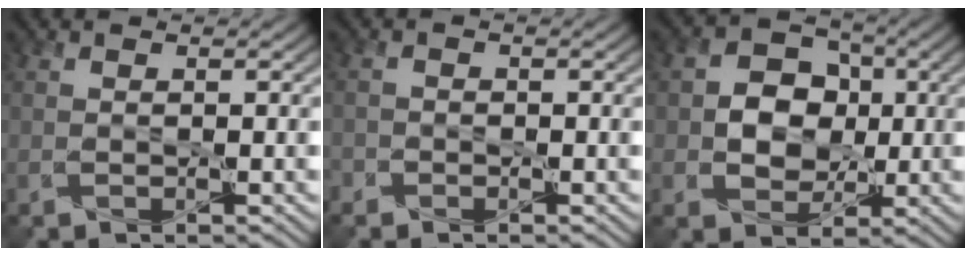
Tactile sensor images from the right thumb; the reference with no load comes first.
{"total": 1.4, "force": [-1.0, 0.9, 0.0], "torque": [0.002, -0.002, -0.025]}
{"total": 7.0, "force": [0.0, 5.8, 3.9], "torque": [-0.079, 0.008, -0.017]}